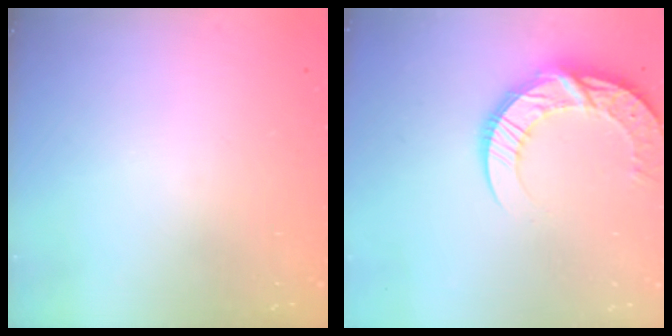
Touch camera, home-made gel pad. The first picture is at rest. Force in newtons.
{"total": 13.9, "press": 13.8, "slide": 1.4}